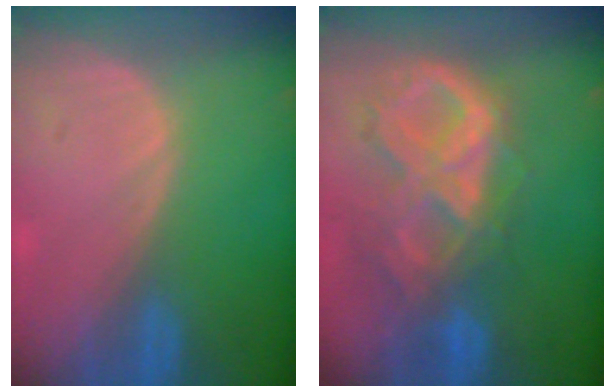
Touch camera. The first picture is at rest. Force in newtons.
{"total": 10.6, "press": 9.0, "slide": 5.6}